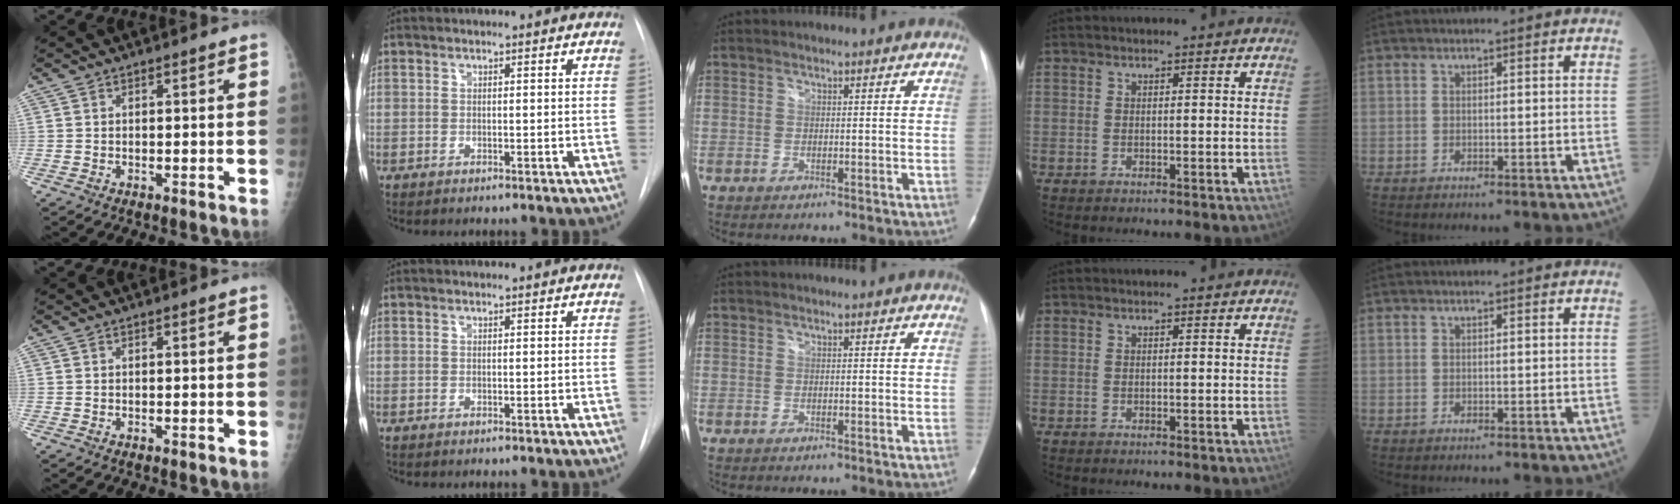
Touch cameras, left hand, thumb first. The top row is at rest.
{}